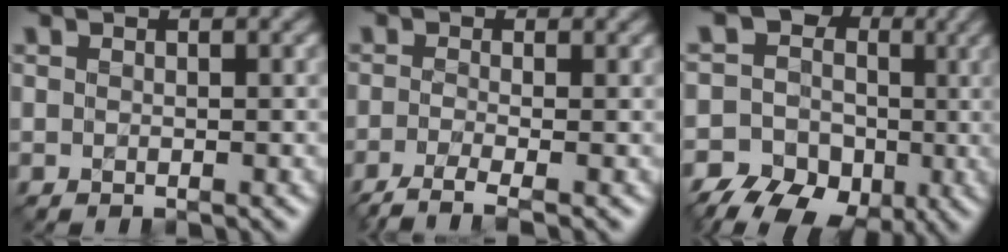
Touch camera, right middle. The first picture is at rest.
{"total": 3.0, "force": [-1.7, 0.8, 2.3], "torque": [-0.040, -0.003, -0.046]}
{"total": 13.0, "force": [-4.7, 11.2, 4.4], "torque": [-0.061, -0.010, -0.089]}